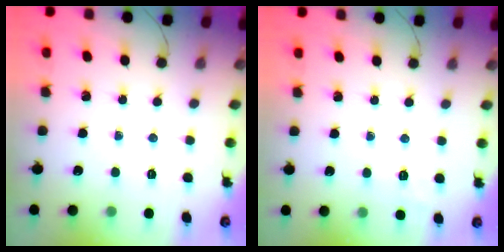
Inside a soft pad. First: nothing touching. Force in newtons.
{"total": 1.8, "press": 0.1, "slide": 1.8}